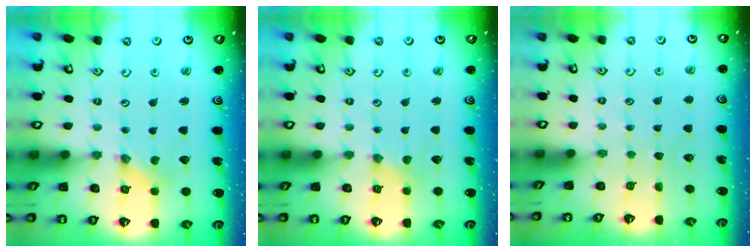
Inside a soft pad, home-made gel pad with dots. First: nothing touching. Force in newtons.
{"total": 1.5, "press": 1.4, "slide": 0.3}
{"total": 0.0}